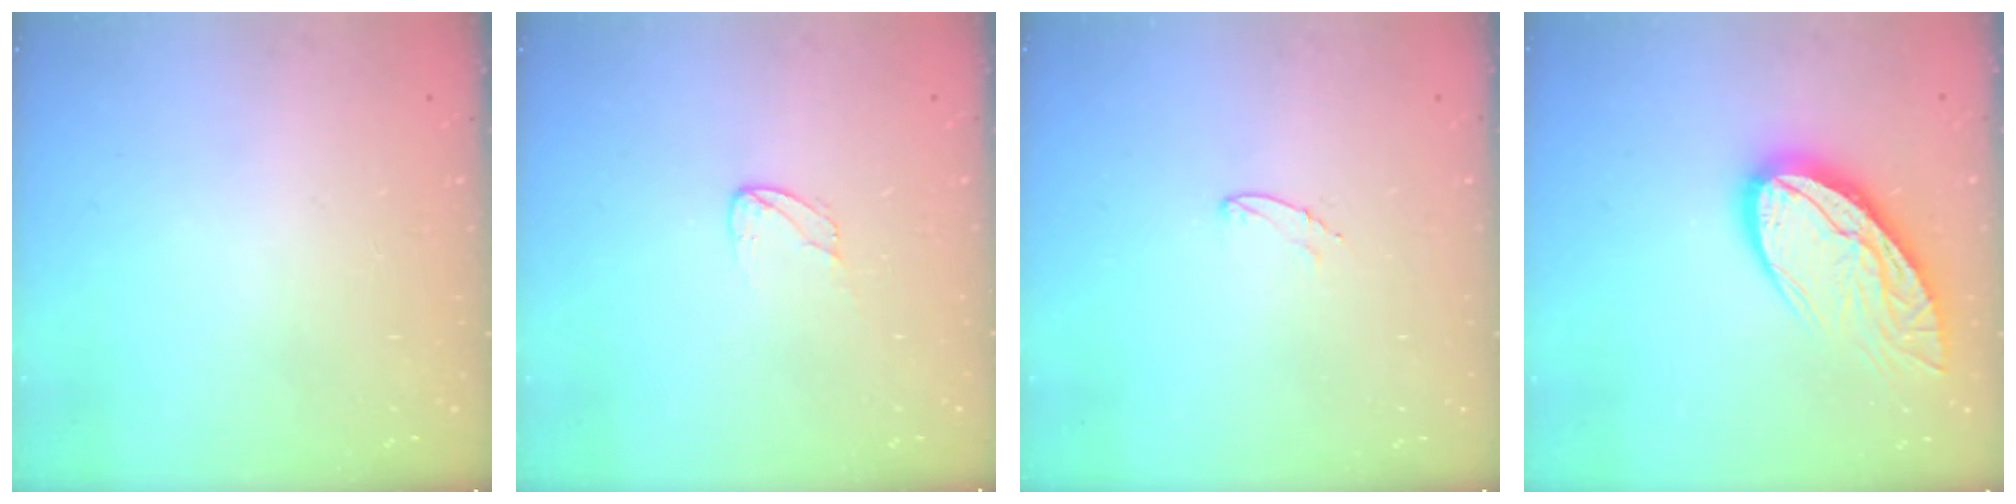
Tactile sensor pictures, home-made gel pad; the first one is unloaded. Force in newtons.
{"total": 2.9, "press": 2.9, "slide": 0.2}
{"total": 5.0, "press": 5.0, "slide": 0.4}
{"total": 16.5, "press": 16.4, "slide": 1.7}